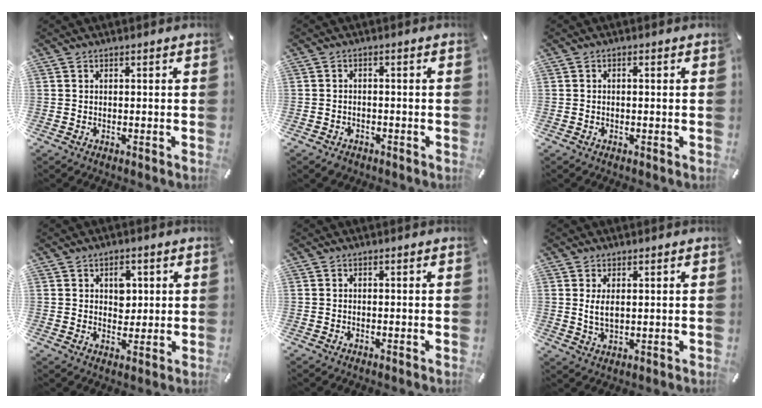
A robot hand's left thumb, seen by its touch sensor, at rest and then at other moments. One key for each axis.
{"total": 2.0, "fx": -1.5, "fy": 1.1, "fz": 0.5, "tx": -0.010, "ty": 0.007, "tz": -0.033}
{"total": 0.8, "fx": -0.2, "fy": 0.3, "fz": 0.7, "tx": -0.012, "ty": 0.000, "tz": -0.004}
{"total": 5.0, "fx": 1.3, "fy": 3.9, "fz": 2.8, "tx": -0.015, "ty": -0.012, "tz": 0.012}
{"total": 0.0}
{"total": 4.0, "fx": 1.1, "fy": 2.0, "fz": 3.3, "tx": -0.069, "ty": -0.004, "tz": 0.015}